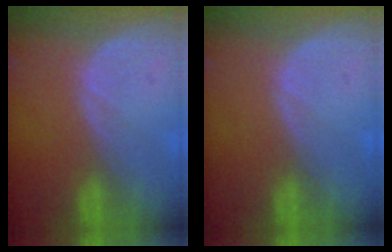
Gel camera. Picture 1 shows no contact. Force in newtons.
{"total": 0.0}